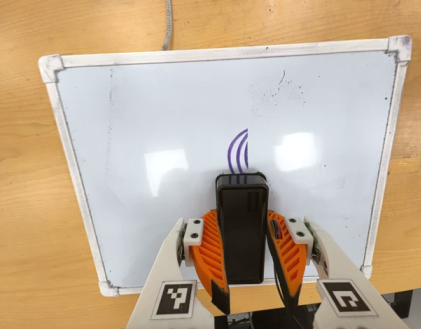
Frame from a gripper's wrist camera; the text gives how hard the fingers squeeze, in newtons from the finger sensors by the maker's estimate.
{"total": 6.3, "left": 5.7, "right": 6.9}